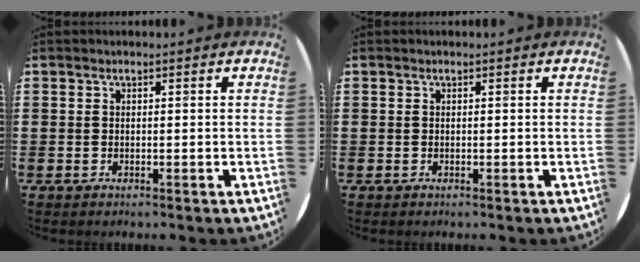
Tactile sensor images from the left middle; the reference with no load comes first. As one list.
[{"total": 0.0}]